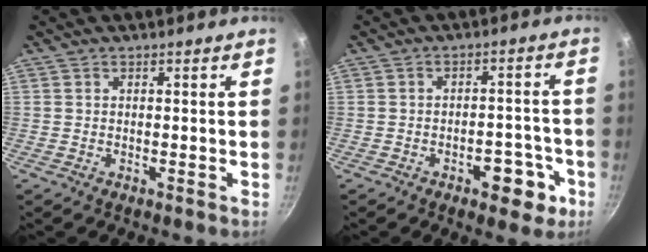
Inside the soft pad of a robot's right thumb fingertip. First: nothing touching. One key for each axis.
{"total": 7.9, "fx": -3.8, "fy": 4.1, "fz": 5.6, "tx": -0.047, "ty": 0.028, "tz": -0.042}